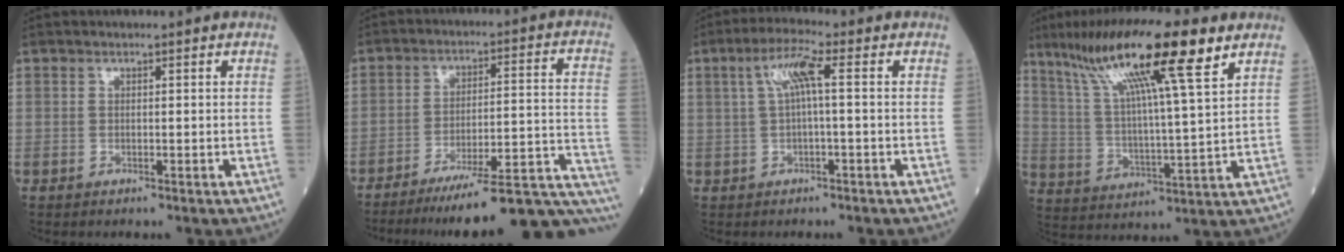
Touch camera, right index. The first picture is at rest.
{"total": 23.2, "force": [-19.7, 0.8, 12.3], "torque": [-0.085, 0.014, -0.268]}
{"total": 5.1, "force": [0.9, 0.4, 5.0], "torque": [-0.099, 0.020, 0.021]}
{"total": 18.0, "force": [11.0, 0.7, 14.2], "torque": [-0.261, 0.032, 0.190]}